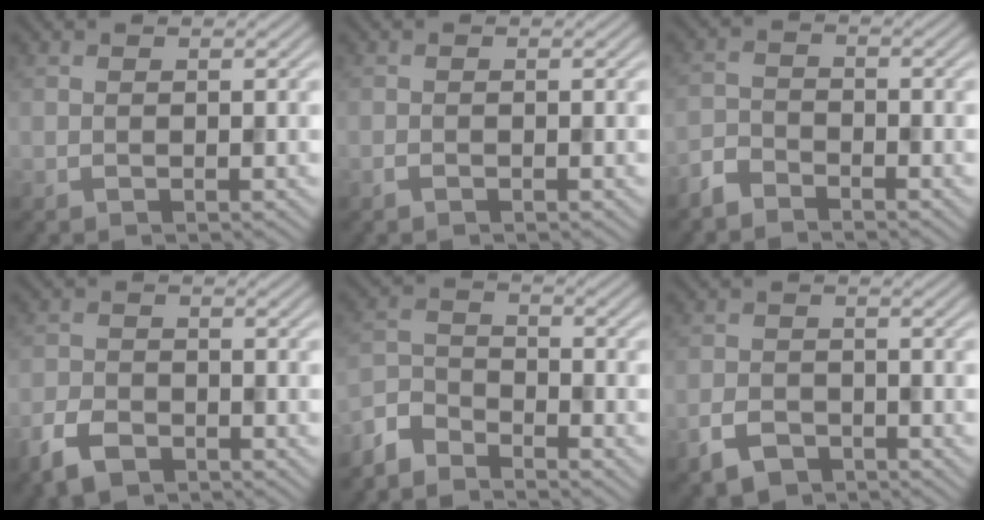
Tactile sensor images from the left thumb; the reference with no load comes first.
{"total": 0.6, "force": [-0.5, 0.2, 0.3], "torque": [-0.006, -0.001, -0.008]}
{"total": 3.2, "force": [-2.9, 1.0, 0.9], "torque": [-0.020, -0.006, -0.072]}
{"total": 4.5, "force": [-3.1, 2.4, 2.3], "torque": [-0.052, -0.007, -0.068]}
{"total": 4.9, "force": [-4.4, 1.5, 1.5], "torque": [-0.038, -0.008, -0.109]}
{"total": 3.6, "force": [-2.5, 2.1, 1.6], "torque": [-0.034, -0.007, -0.055]}